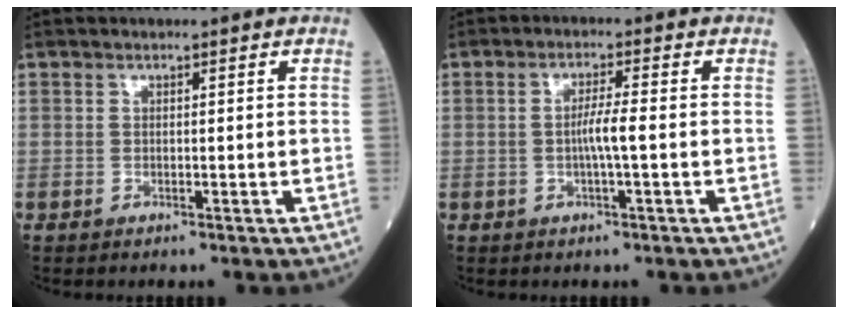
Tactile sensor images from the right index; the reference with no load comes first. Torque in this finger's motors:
{"motor_torque": [0.67, -0.02, 0.32, 0.08]}